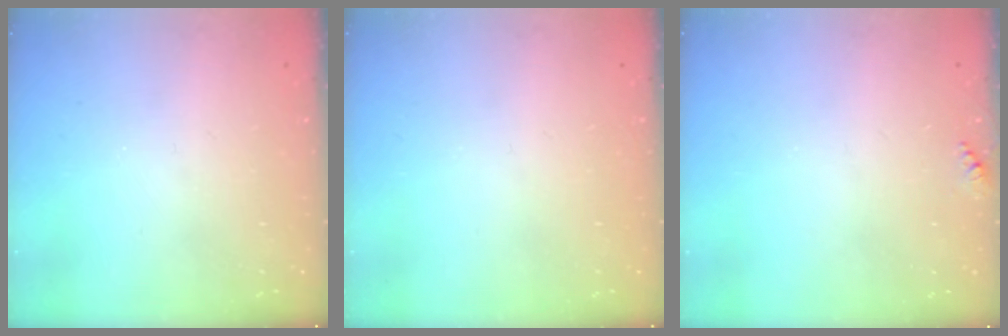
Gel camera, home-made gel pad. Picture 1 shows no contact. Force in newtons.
{"total": 0.0}
{"total": 3.5, "press": 3.4, "slide": 0.4}